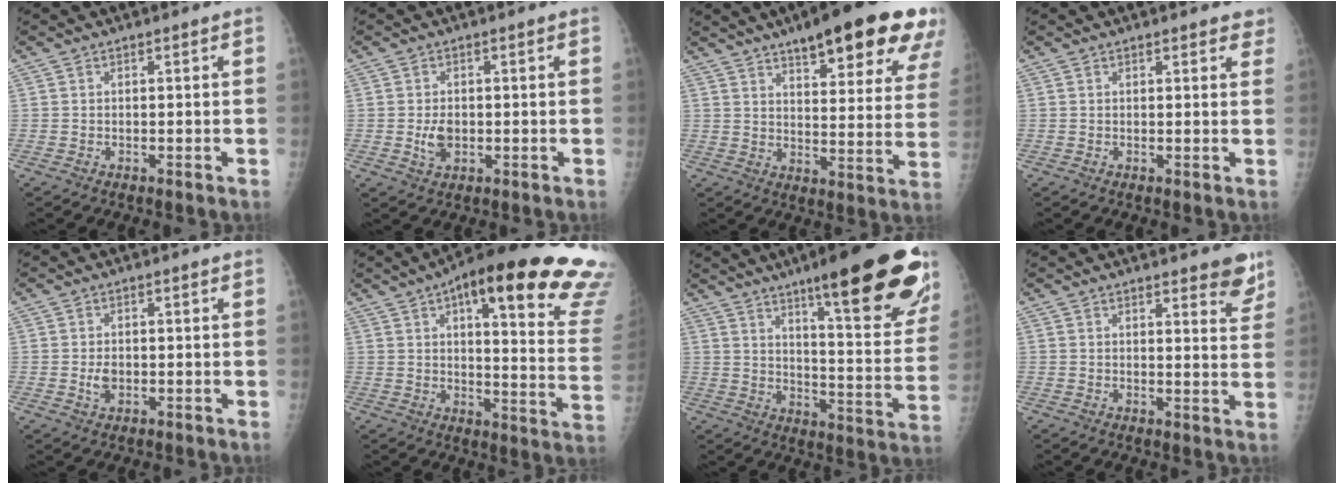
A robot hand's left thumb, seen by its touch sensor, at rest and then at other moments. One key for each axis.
{"total": 3.4, "fx": -0.5, "fy": 2.2, "fz": 2.5, "tx": -0.040, "ty": -0.003, "tz": -0.003}
{"total": 24.3, "fx": 15.3, "fy": 6.2, "fz": 17.9, "tx": -0.210, "ty": -0.044, "tz": 0.199}
{"total": 3.5, "fx": 2.7, "fy": 1.2, "fz": 1.8, "tx": 0.000, "ty": -0.003, "tz": 0.027}
{"total": 2.1, "fx": -0.2, "fy": 1.4, "fz": 1.6, "tx": -0.023, "ty": -0.001, "tz": 0.001}
{"total": 30.5, "fx": 18.5, "fy": 7.4, "fz": 23.0, "tx": -0.238, "ty": -0.048, "tz": 0.234}
{"total": 27.0, "fx": 16.6, "fy": 5.0, "fz": 20.7, "tx": -0.245, "ty": -0.069, "tz": 0.234}
{"total": 6.4, "fx": 4.8, "fy": 1.6, "fz": 3.9, "tx": -0.024, "ty": -0.028, "tz": 0.054}